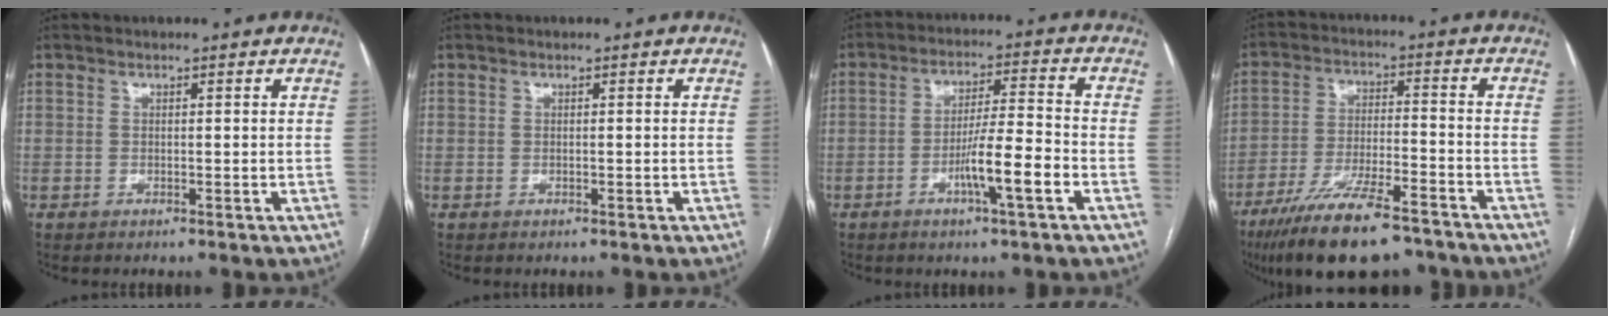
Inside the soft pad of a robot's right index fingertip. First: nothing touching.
{"total": 0.0}
{"total": 8.2, "force": [-3.3, 0.2, 7.5], "torque": [-0.131, 0.002, -0.057]}
{"total": 16.2, "force": [-12.2, 3.5, 10.1], "torque": [-0.175, -0.021, -0.204]}